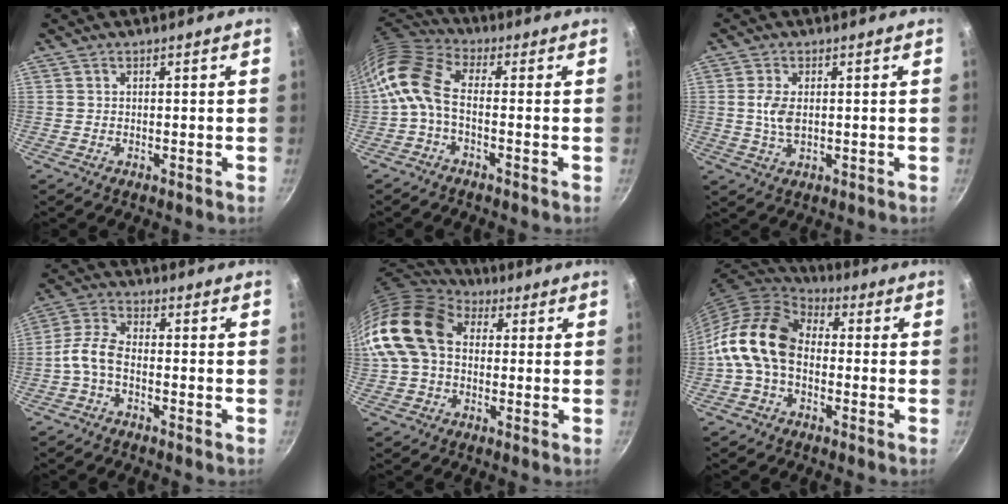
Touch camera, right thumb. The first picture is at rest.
{"total": 10.0, "force": [-1.6, 5.6, 8.2], "torque": [-0.176, 0.032, -0.051]}
{"total": 4.5, "force": [0.4, 2.5, 3.7], "torque": [-0.077, -0.001, 0.008]}
{"total": 5.4, "force": [-2.2, 2.7, 4.2], "torque": [-0.095, 0.030, -0.058]}
{"total": 17.0, "force": [2.0, 12.5, 11.4], "torque": [-0.205, 0.031, 0.022]}
{"total": 14.6, "force": [-1.4, 10.3, 10.3], "torque": [-0.170, 0.036, -0.048]}